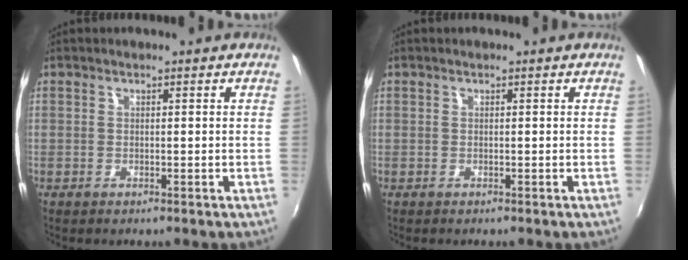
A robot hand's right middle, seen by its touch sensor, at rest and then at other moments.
{"total": 0.0}